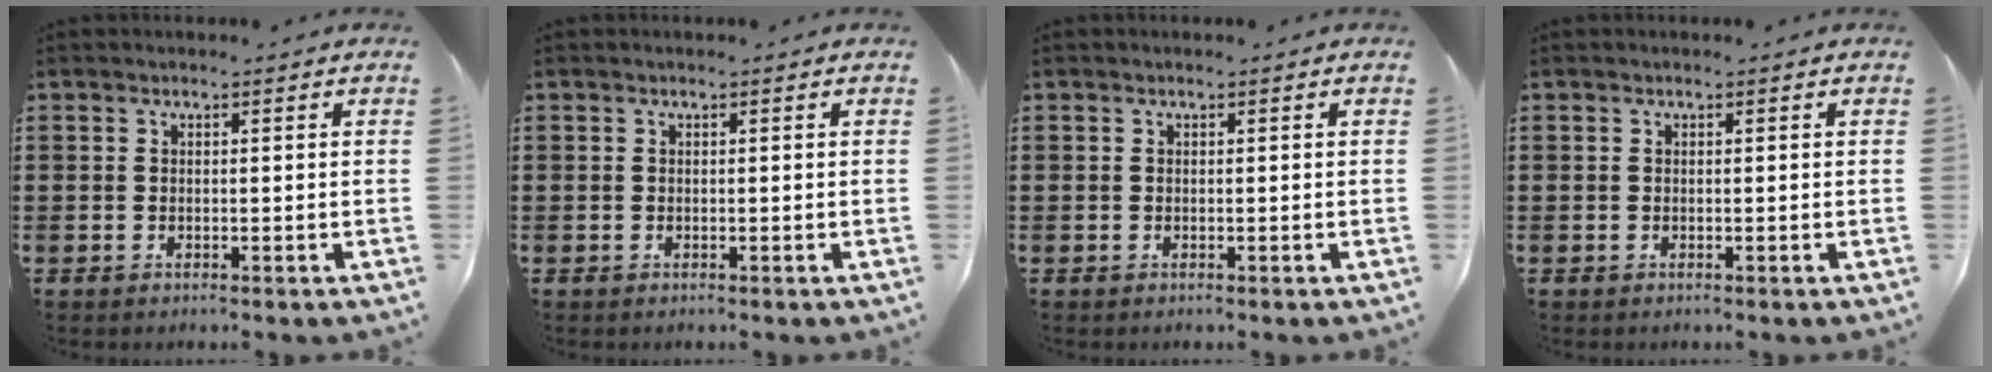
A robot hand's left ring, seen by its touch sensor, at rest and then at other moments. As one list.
[{"total": 0.0}, {"total": 0.0}, {"total": 0.0}]